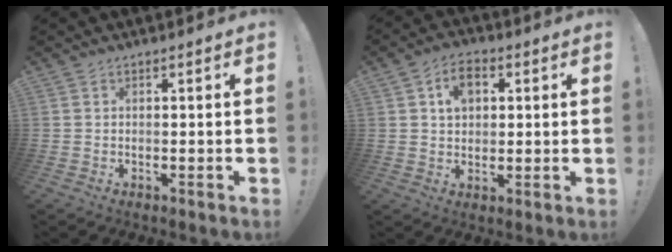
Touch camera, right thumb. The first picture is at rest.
{"total": 7.0, "force": [2.3, 5.2, 4.1], "torque": [-0.065, 0.006, 0.042]}